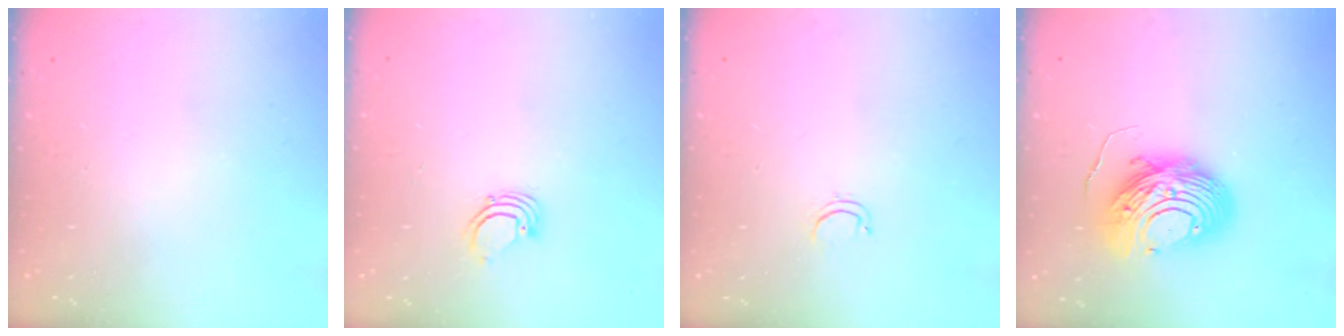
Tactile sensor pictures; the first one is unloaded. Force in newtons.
{"total": 2.2, "press": 2.2, "slide": 0.2}
{"total": 2.6, "press": 2.5, "slide": 0.4}
{"total": 12.2, "press": 12.1, "slide": 1.2}